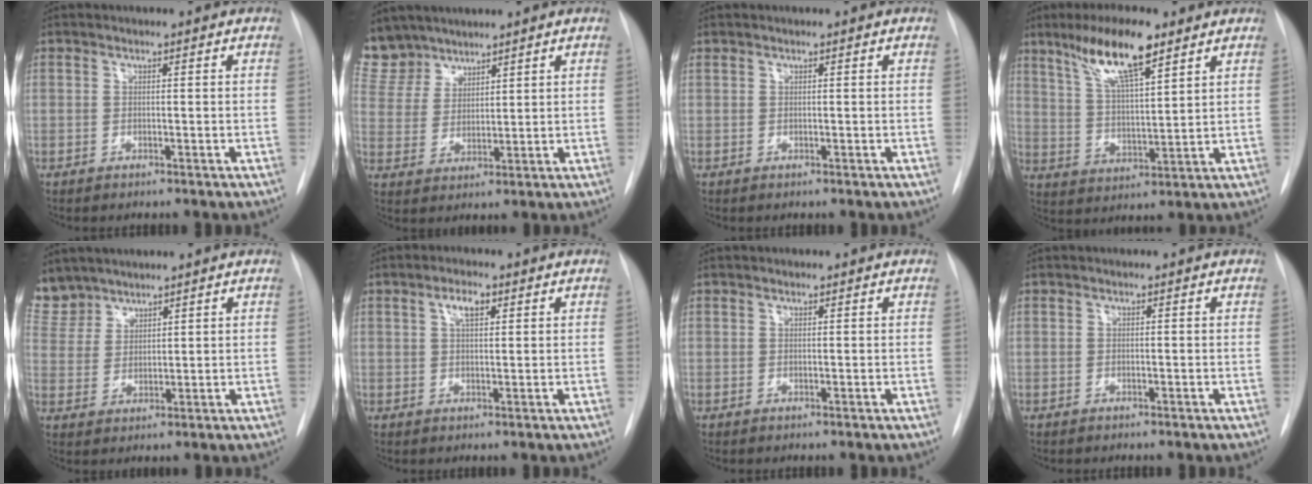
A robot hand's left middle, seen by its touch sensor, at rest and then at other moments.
{"total": 8.9, "force": [7.7, 4.3, 0.7], "torque": [-0.018, 0.010, 0.164]}
{"total": 0.0}
{"total": 11.3, "force": [7.3, 1.7, 8.4], "torque": [-0.160, 0.008, 0.134]}
{"total": 7.5, "force": [6.6, 3.6, 0.3], "torque": [-0.008, 0.007, 0.142]}
{"total": 3.2, "force": [1.5, 1.2, 2.6], "torque": [-0.049, 0.004, 0.027]}
{"total": 0.5, "force": [0.4, 0.2, 0.2], "torque": [-0.006, -0.002, 0.007]}
{"total": 0.0}